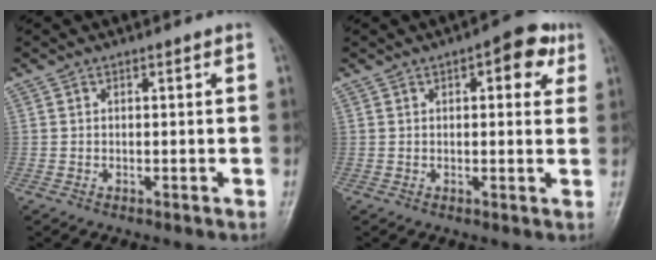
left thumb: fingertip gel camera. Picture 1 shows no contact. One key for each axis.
{"total": 6.8, "fx": 3.0, "fy": 3.2, "fz": 5.3, "tx": -0.038, "ty": -0.002, "tz": 0.026}